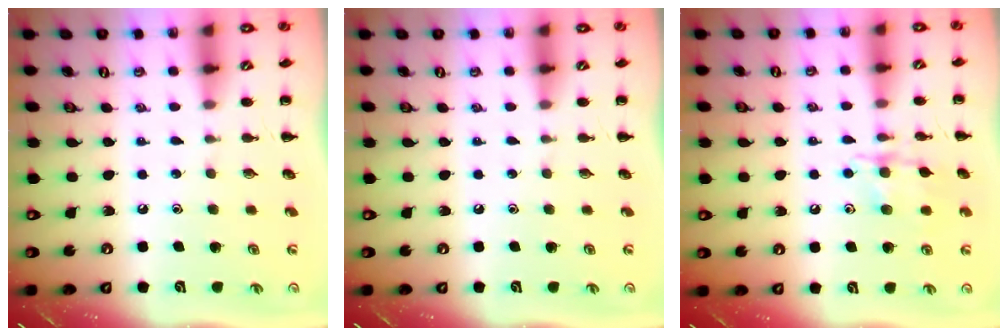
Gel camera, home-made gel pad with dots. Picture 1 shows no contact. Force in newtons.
{"total": 0.0}
{"total": 10.9, "press": 10.8, "slide": 0.6}